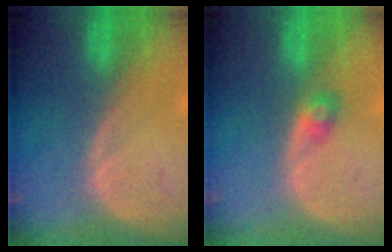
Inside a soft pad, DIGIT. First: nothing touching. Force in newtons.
{"total": 2.1, "press": 2.1, "slide": 0.2}